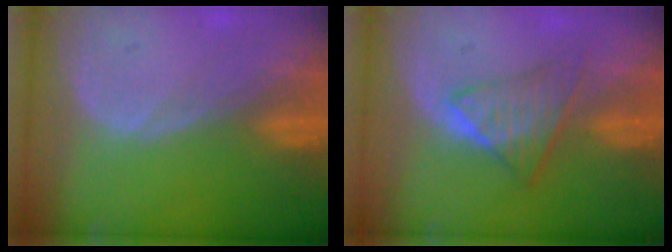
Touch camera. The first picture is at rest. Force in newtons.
{"total": 6.0, "press": 5.2, "slide": 3.1}